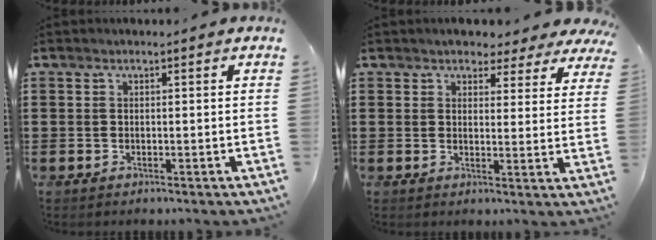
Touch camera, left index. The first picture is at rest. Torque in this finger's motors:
{"motor_torque": [1.23, -0.91, 0.61, 0.08]}